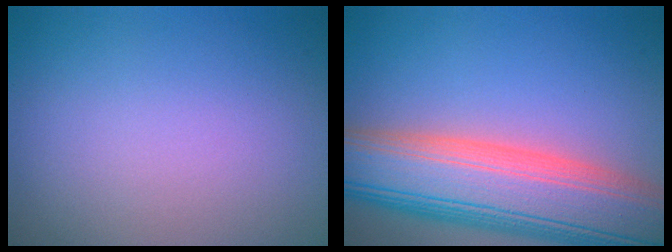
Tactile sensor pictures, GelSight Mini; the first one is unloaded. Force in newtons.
{"total": 12.0, "press": 12.0, "slide": 1.0}